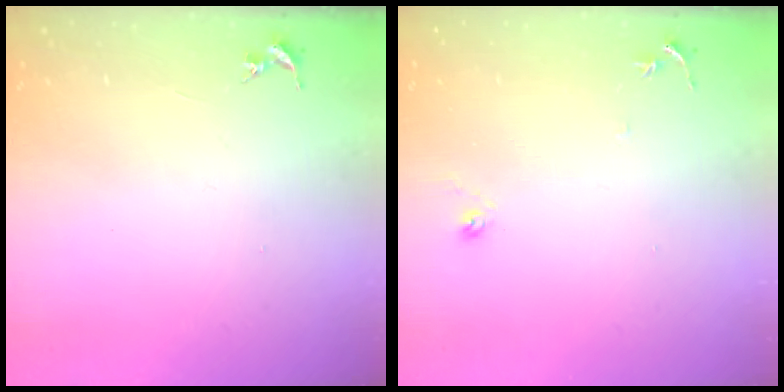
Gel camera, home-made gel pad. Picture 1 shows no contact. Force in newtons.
{"total": 5.9, "press": 5.9, "slide": 0.6}